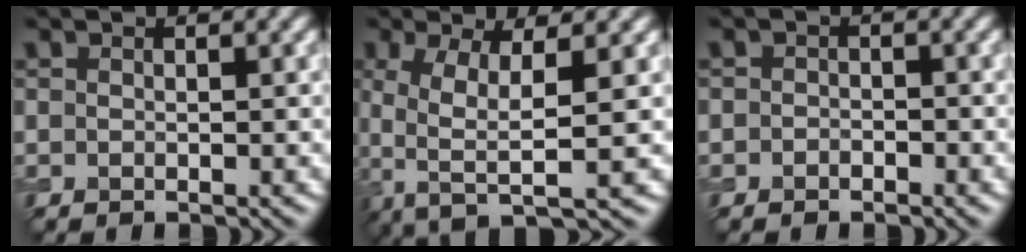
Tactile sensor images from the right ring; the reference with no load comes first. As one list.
[{"total": 6.2, "force": [-0.8, 2.0, 5.8], "torque": [-0.113, -0.006, -0.017]}, {"total": 1.0, "force": [-0.6, 0.7, 0.3], "torque": [-0.003, -0.001, -0.012]}]